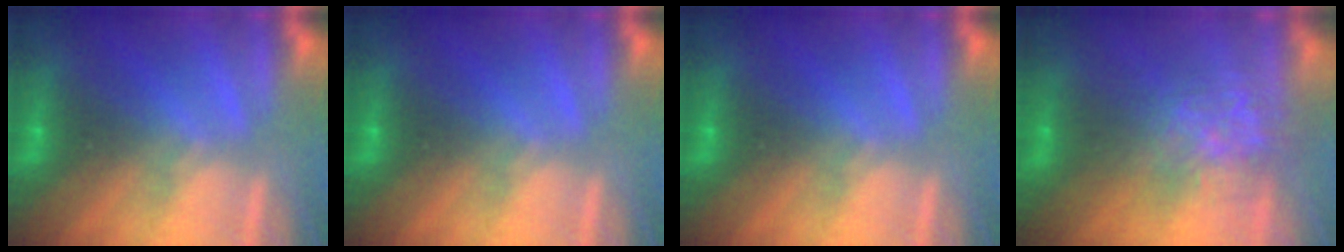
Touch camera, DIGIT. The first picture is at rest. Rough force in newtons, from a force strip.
{"total": 0.0}
{"total": 0.0}
{"total": 7.1}